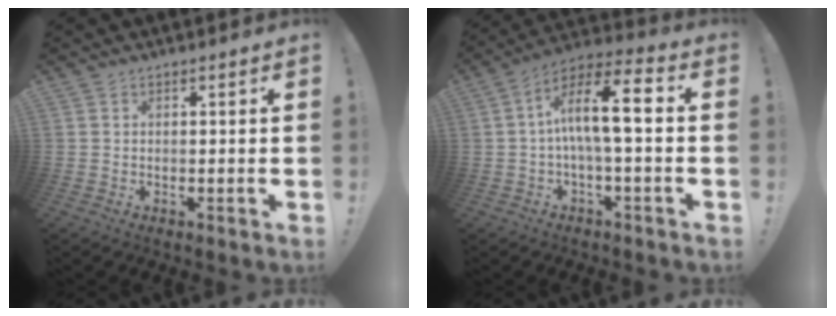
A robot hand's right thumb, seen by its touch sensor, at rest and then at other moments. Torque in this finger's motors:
{"motor_torque": [0.65, 0.72, 1.19, 0.11, 0.43]}